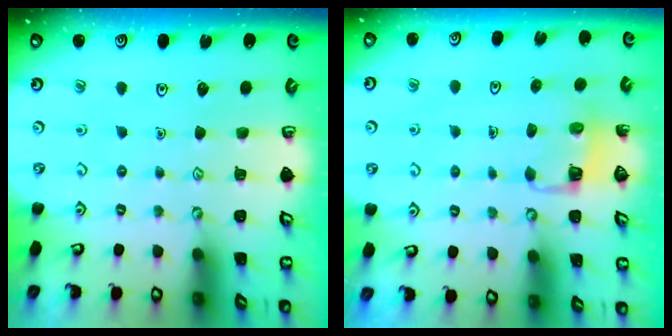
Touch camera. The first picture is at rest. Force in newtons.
{"total": 3.3, "press": 3.3, "slide": 0.2}